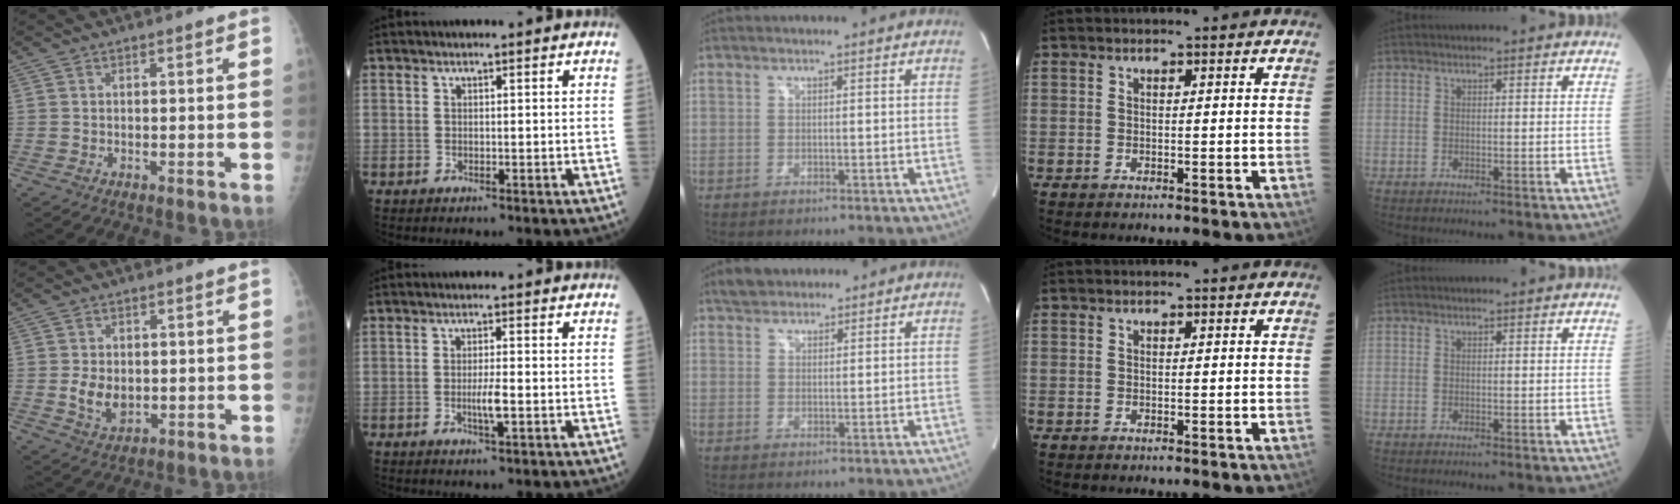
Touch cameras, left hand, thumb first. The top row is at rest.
{"thumb": {"total": 5.3, "force": [-0.3, 3.8, 3.7], "torque": [-0.051, -0.010, 0.002]}, "index": {"total": 2.6, "force": [-0.8, 0.0, 2.5], "torque": [-0.047, -0.007, -0.016]}, "middle": {"total": 4.2, "force": [3.4, 2.1, 1.2], "torque": [-0.023, 0.018, 0.060]}}